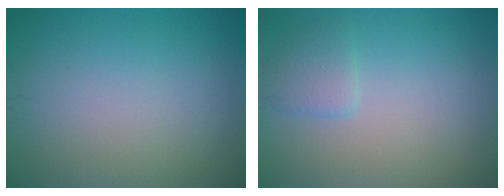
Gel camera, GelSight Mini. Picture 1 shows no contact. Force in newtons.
{"total": 1.6, "press": 1.6, "slide": 0.1}